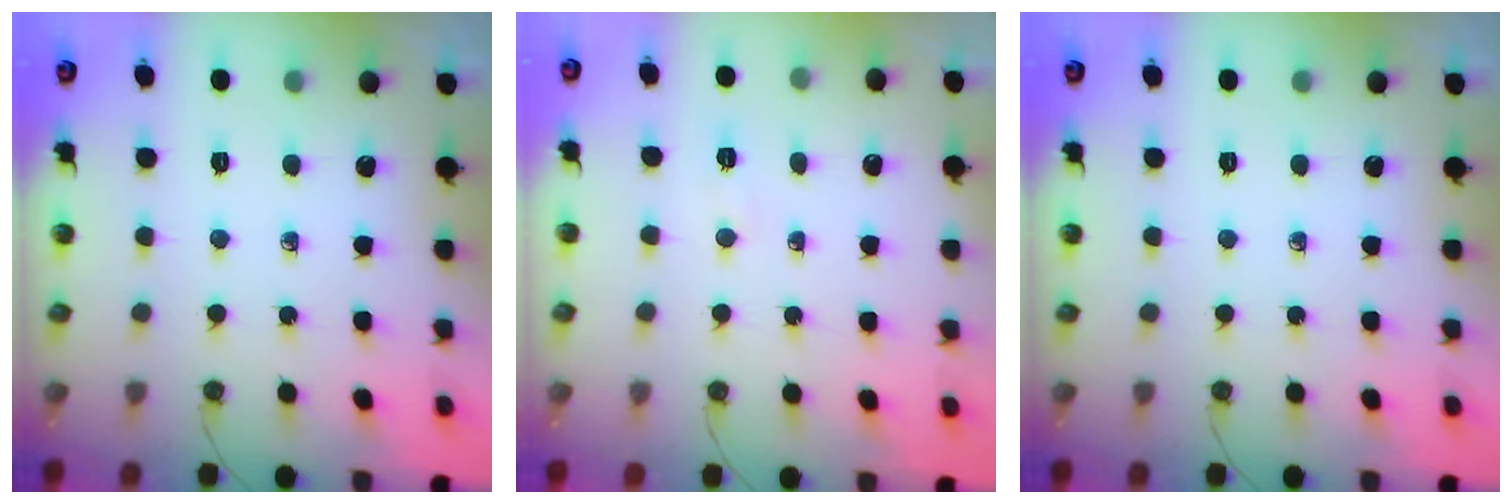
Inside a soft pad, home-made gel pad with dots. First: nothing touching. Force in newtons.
{"total": 2.4, "press": 2.3, "slide": 0.7}
{"total": 0.0}